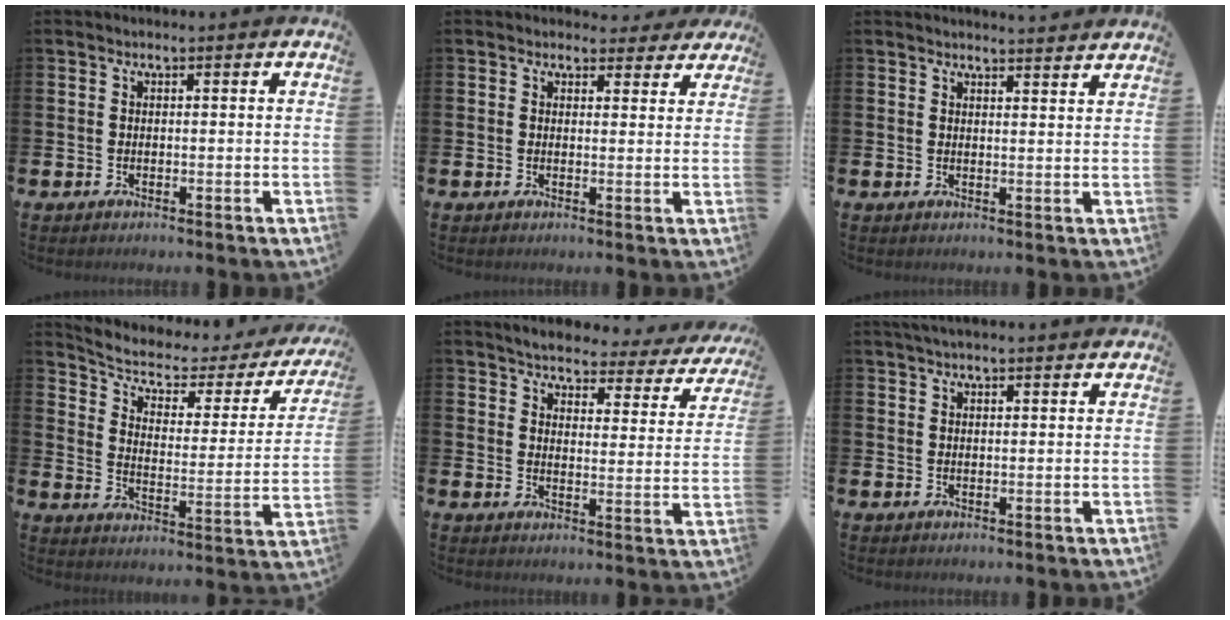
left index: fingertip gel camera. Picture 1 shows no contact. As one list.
[{"total": 2.6, "force": [2.2, 1.2, 0.2], "torque": [0.006, -0.012, 0.036]}, {"total": 2.6, "force": [2.6, -0.2, -0.2], "torque": [0.006, -0.021, 0.046]}, {"total": 4.9, "force": [3.6, 2.1, 2.4], "torque": [-0.076, -0.028, 0.052]}, {"total": 3.5, "force": [3.3, 0.7, 0.8], "torque": [-0.034, -0.033, 0.048]}, {"total": 2.2, "force": [2.1, 0.2, 0.8], "torque": [-0.019, 0.001, 0.038]}]